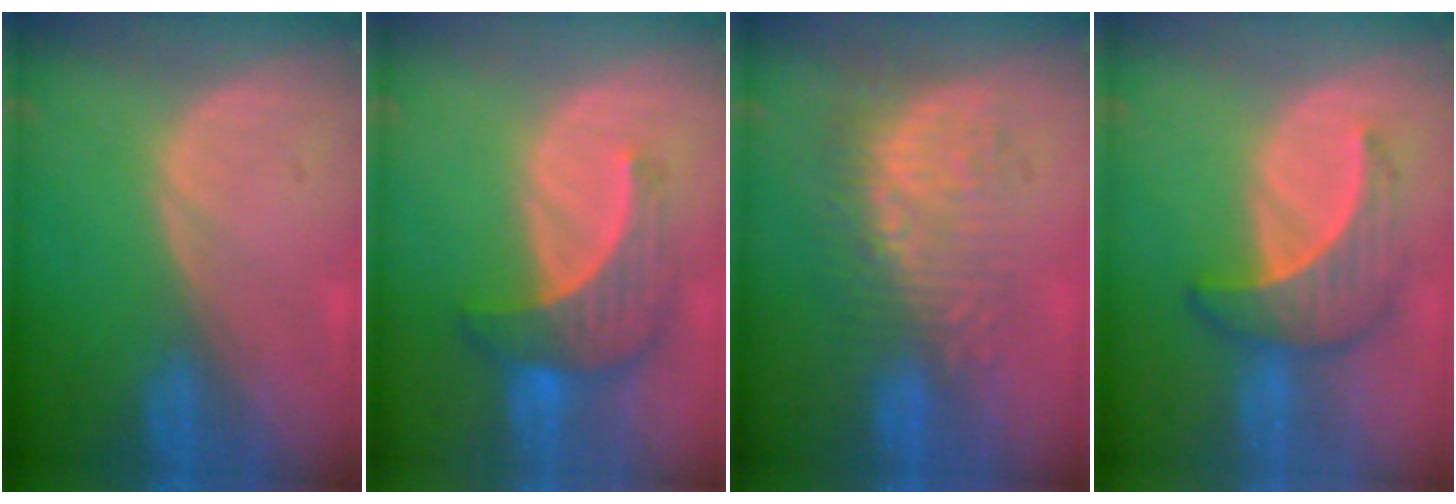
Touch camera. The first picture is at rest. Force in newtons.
{"total": 7.1, "press": 6.8, "slide": 2.2}
{"total": 9.4, "press": 8.5, "slide": 4.0}
{"total": 6.5, "press": 6.4, "slide": 1.0}